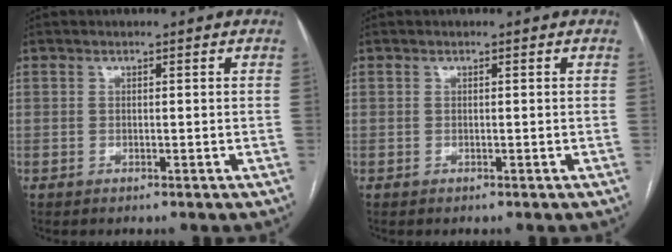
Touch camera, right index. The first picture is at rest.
{"total": 0.0}